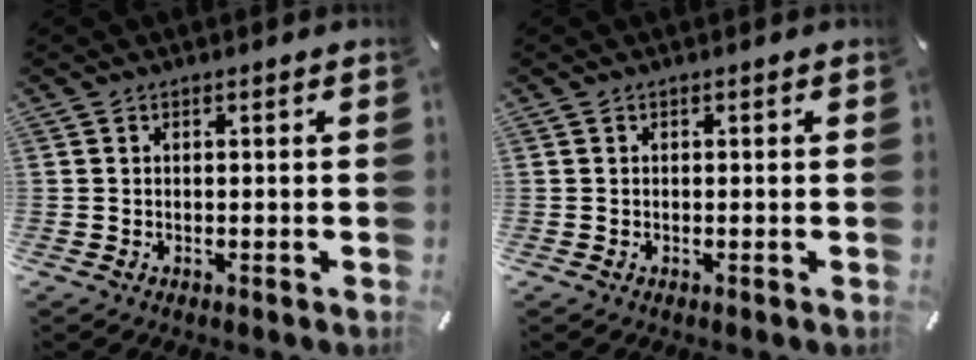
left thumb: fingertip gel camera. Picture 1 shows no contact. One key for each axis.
{"total": 0.0}